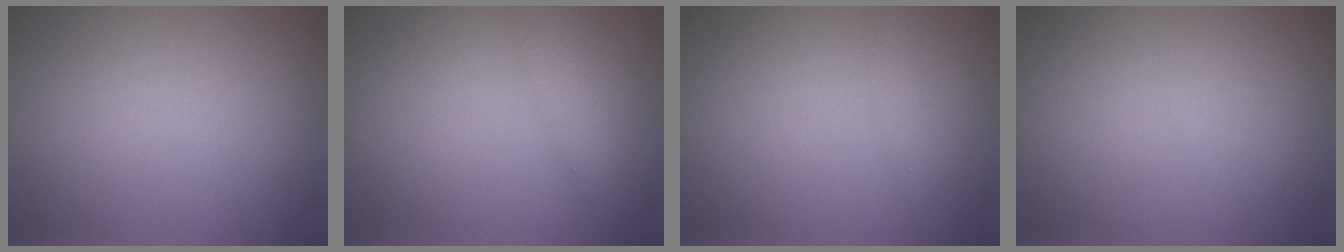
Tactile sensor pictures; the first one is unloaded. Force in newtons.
{"total": 2.2, "press": 2.2, "slide": 0.1}
{"total": 0.6, "press": 0.6, "slide": 0.0}
{"total": 0.0}